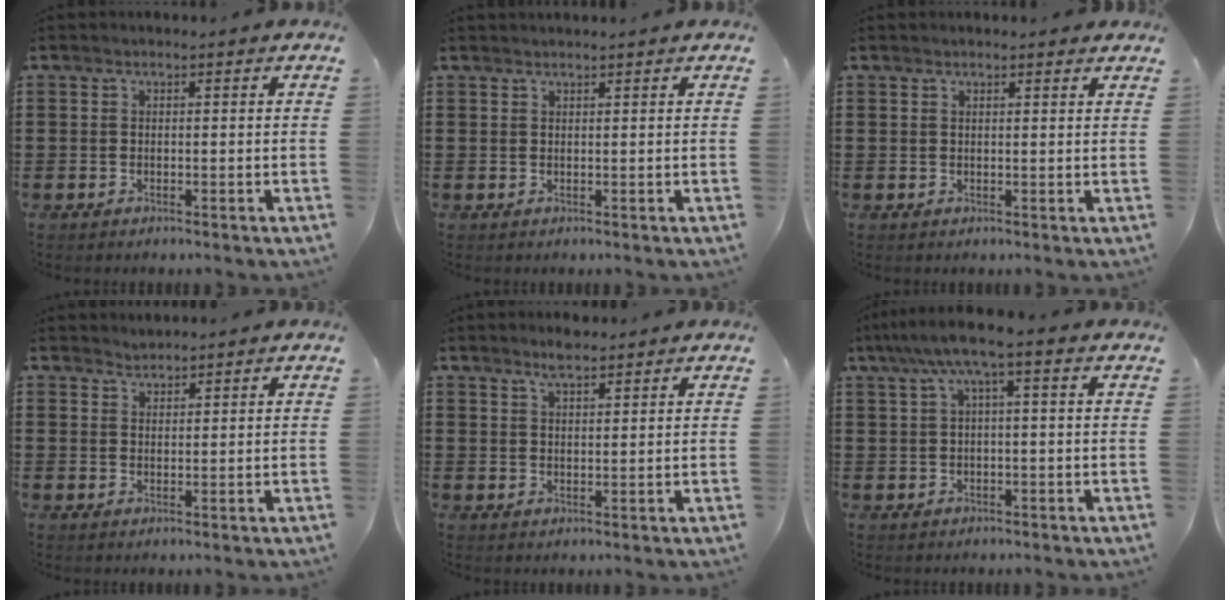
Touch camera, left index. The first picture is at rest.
{"total": 0.8, "force": [0.8, -0.1, 0.2], "torque": [-0.005, -0.002, 0.016]}
{"total": 1.5, "force": [1.3, 0.3, 0.6], "torque": [-0.013, 0.003, 0.025]}
{"total": 1.3, "force": [1.3, 0.1, -0.3], "torque": [0.003, 0.000, 0.026]}
{"total": 2.9, "force": [2.5, 0.6, 1.4], "torque": [-0.033, 0.002, 0.046]}
{"total": 4.5, "force": [0.7, 0.4, 4.4], "torque": [-0.091, 0.002, 0.006]}